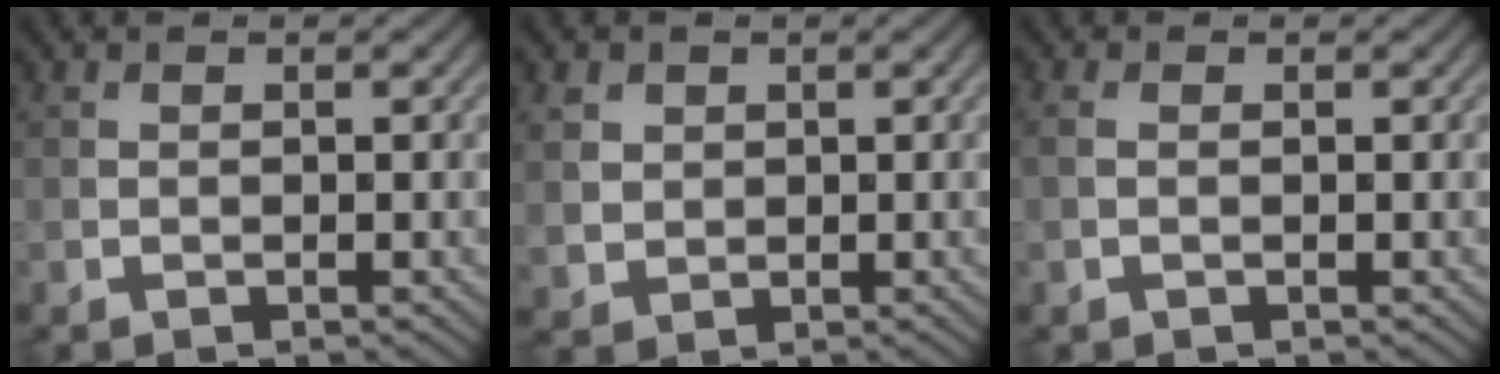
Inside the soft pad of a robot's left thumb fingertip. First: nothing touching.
{"total": 2.9, "force": [1.1, 2.5, 0.9], "torque": [-0.040, -0.007, 0.027]}
{"total": 1.2, "force": [0.1, 0.7, 1.0], "torque": [-0.028, 0.002, 0.003]}